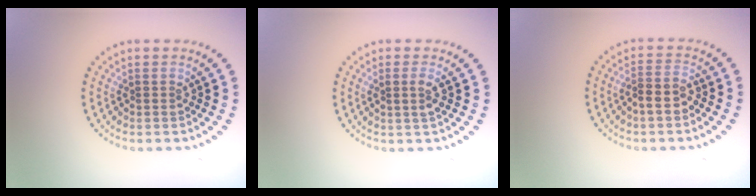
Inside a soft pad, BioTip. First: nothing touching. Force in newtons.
{"total": 1.1, "press": 1.0, "slide": 0.5}
{"total": 2.2, "press": 2.0, "slide": 0.9}